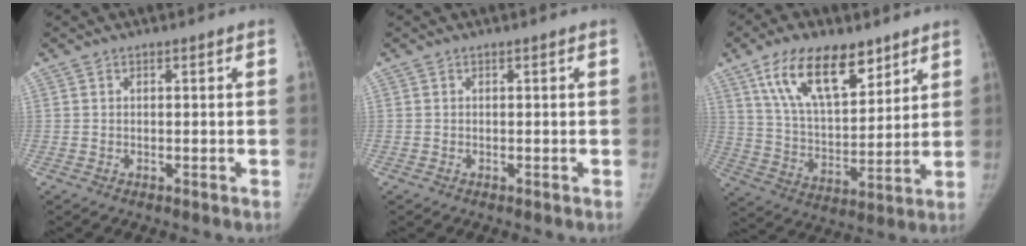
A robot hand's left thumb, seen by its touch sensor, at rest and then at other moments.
{"total": 0.0}
{"total": 16.3, "force": [9.6, 6.9, 11.2], "torque": [-0.165, -0.040, 0.179]}